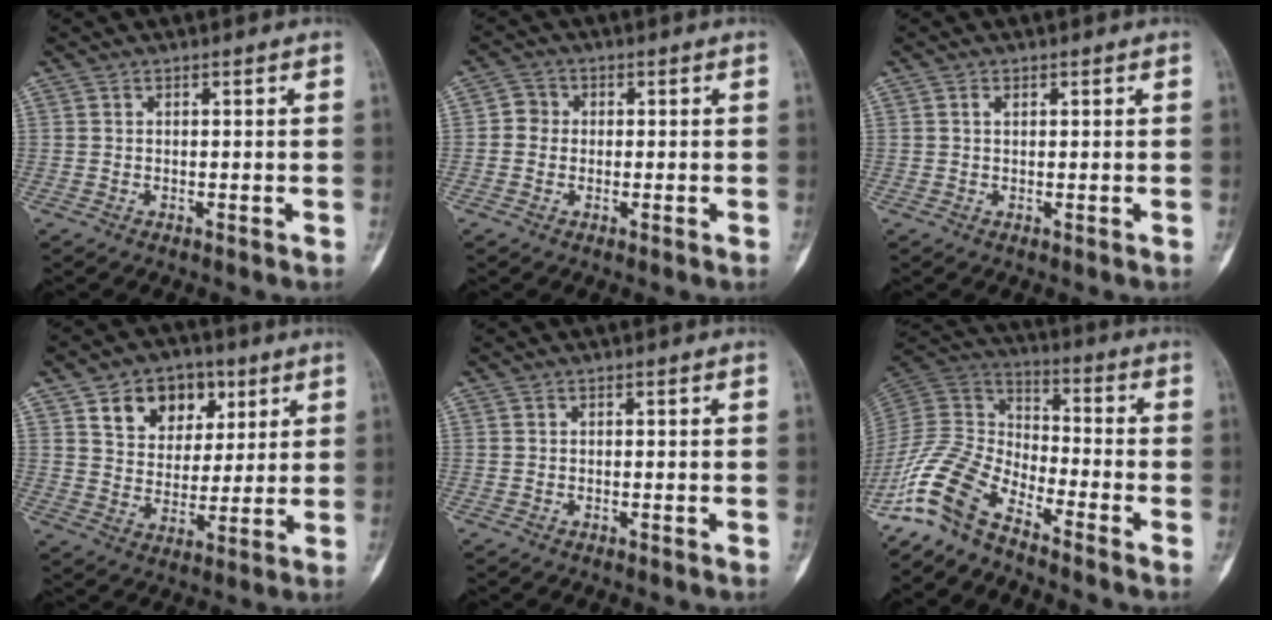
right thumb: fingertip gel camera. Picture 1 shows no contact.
{"total": 3.1, "force": [-0.2, 3.0, 1.0], "torque": [0.004, 0.009, -0.012]}
{"total": 1.0, "force": [0.4, 0.6, 0.7], "torque": [-0.012, 0.001, 0.007]}
{"total": 12.4, "force": [5.8, 9.1, 6.1], "torque": [-0.055, -0.020, 0.099]}
{"total": 0.0}
{"total": 12.1, "force": [-9.3, 4.3, 6.5], "torque": [-0.138, 0.077, -0.197]}